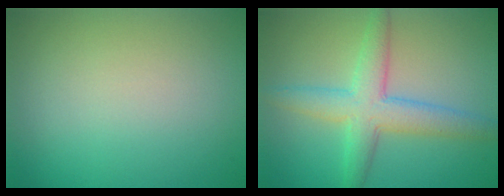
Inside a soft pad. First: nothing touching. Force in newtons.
{"total": 4.9, "press": 4.9, "slide": 0.1}